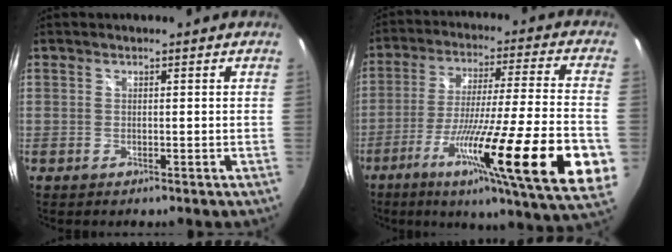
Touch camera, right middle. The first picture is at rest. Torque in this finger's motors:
{"motor_torque": [2.14, 0.00, 1.05, 0.21]}